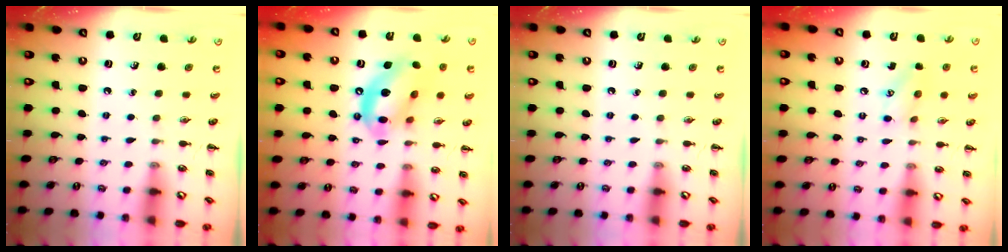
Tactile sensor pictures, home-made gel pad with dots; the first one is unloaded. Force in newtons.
{"total": 13.7, "press": 13.3, "slide": 3.6}
{"total": 0.0}
{"total": 8.7, "press": 8.7, "slide": 1.0}